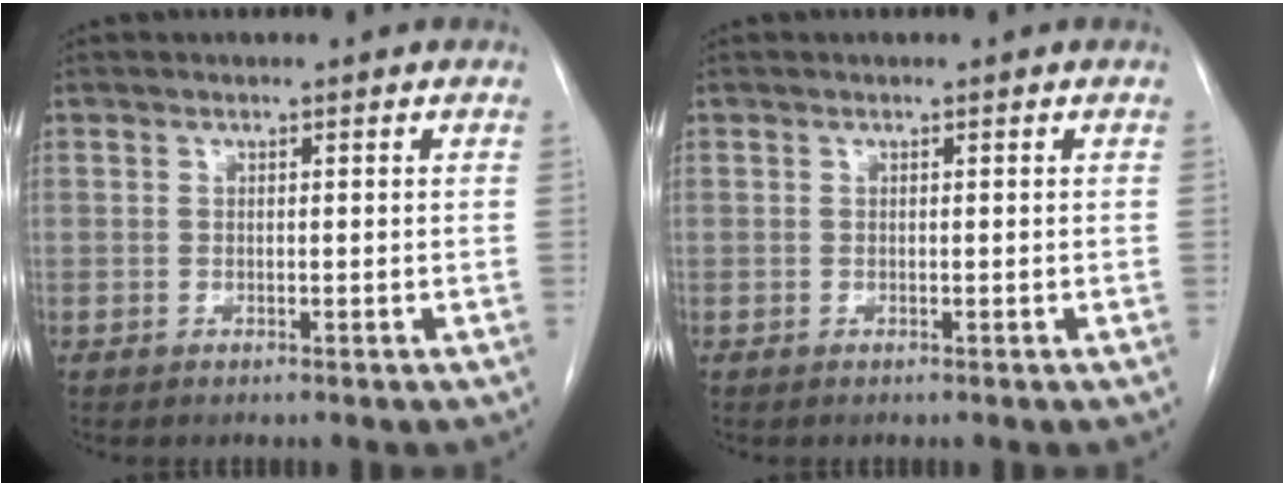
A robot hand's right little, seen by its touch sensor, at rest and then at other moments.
{"total": 0.0}